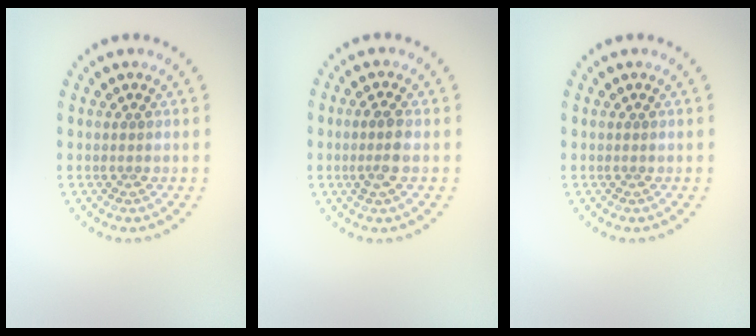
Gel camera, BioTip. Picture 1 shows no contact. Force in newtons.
{"total": 1.8, "press": 1.7, "slide": 0.6}
{"total": 0.0}